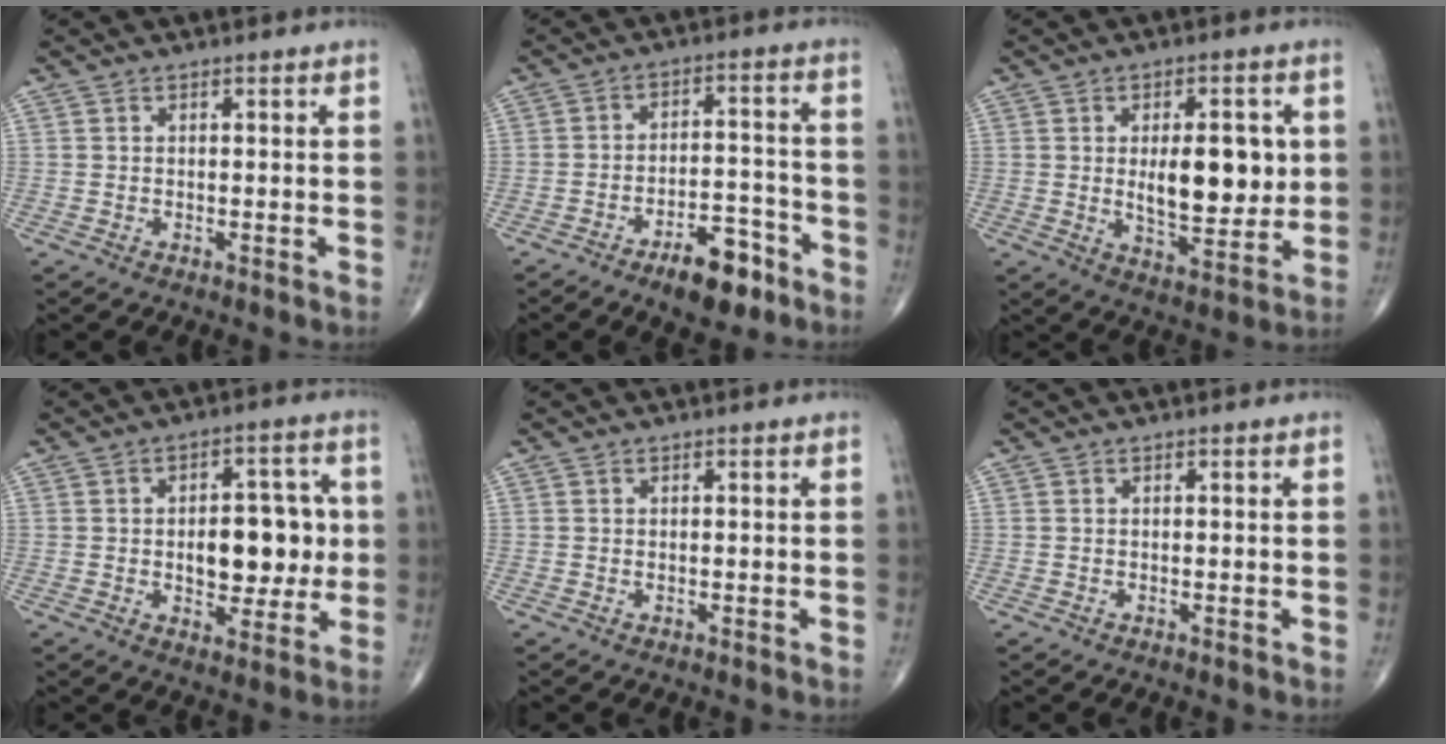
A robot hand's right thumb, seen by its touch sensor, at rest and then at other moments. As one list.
[{"total": 9.6, "force": [-6.1, 4.1, 6.2], "torque": [-0.074, 0.046, -0.095]}, {"total": 12.7, "force": [1.5, 5.7, 11.2], "torque": [-0.139, -0.019, 0.031]}, {"total": 12.4, "force": [0.0, 7.0, 10.2], "torque": [-0.099, 0.013, 0.006]}, {"total": 0.0}, {"total": 0.0}]